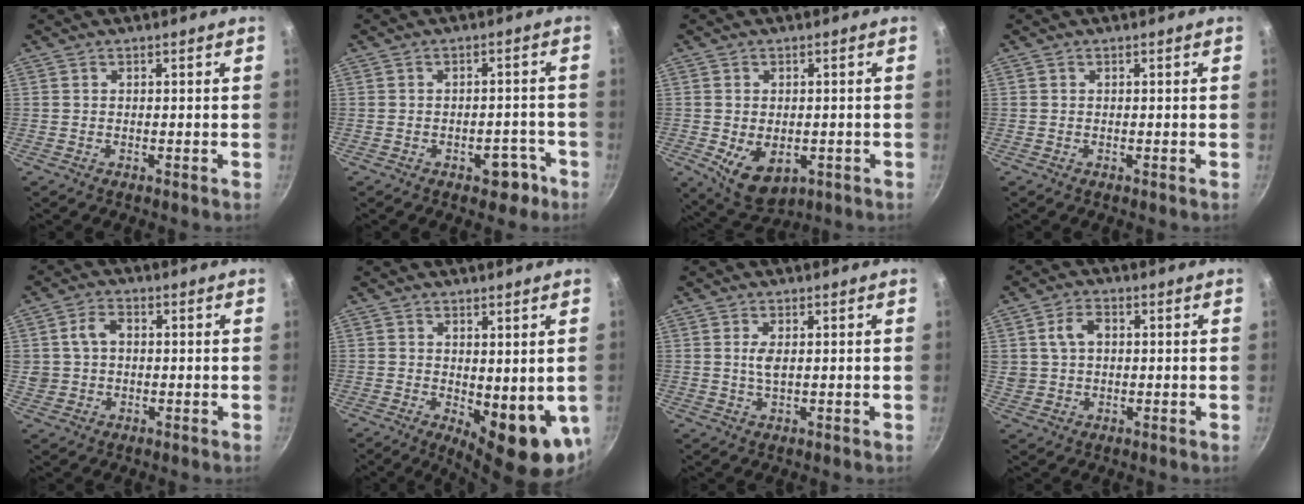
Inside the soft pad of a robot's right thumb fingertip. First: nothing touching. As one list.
[{"total": 4.8, "force": [-2.7, 2.9, 2.8], "torque": [-0.010, 0.030, -0.023]}, {"total": 8.2, "force": [-1.8, 5.4, 5.9], "torque": [-0.079, -0.011, -0.011]}, {"total": 0.0}, {"total": 5.3, "force": [0.6, 4.2, 3.3], "torque": [-0.042, 0.011, 0.012]}, {"total": 10.6, "force": [-0.3, 4.5, 9.7], "torque": [-0.104, -0.015, 0.008]}, {"total": 2.3, "force": [0.4, 0.9, 2.1], "torque": [-0.043, -0.003, 0.010]}, {"total": 5.7, "force": [1.2, 4.2, 3.6], "torque": [-0.050, 0.006, 0.022]}]